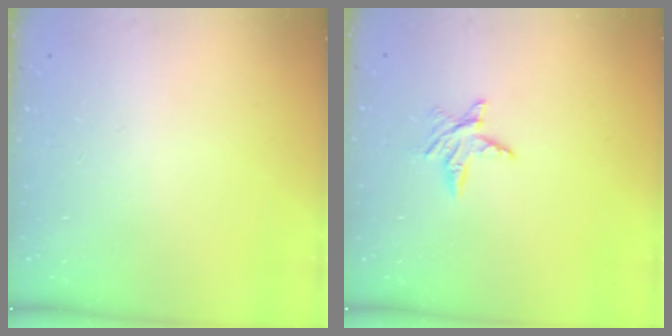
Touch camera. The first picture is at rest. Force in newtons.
{"total": 5.6, "press": 5.6, "slide": 0.4}